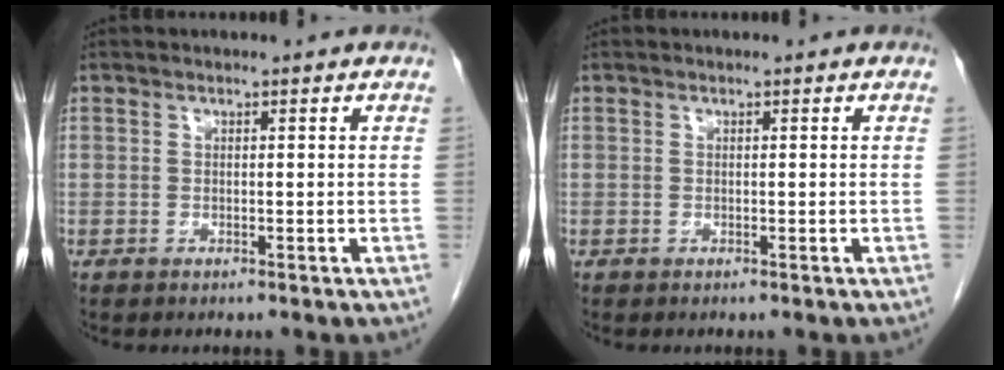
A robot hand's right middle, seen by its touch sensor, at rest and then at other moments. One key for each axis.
{"total": 0.0}